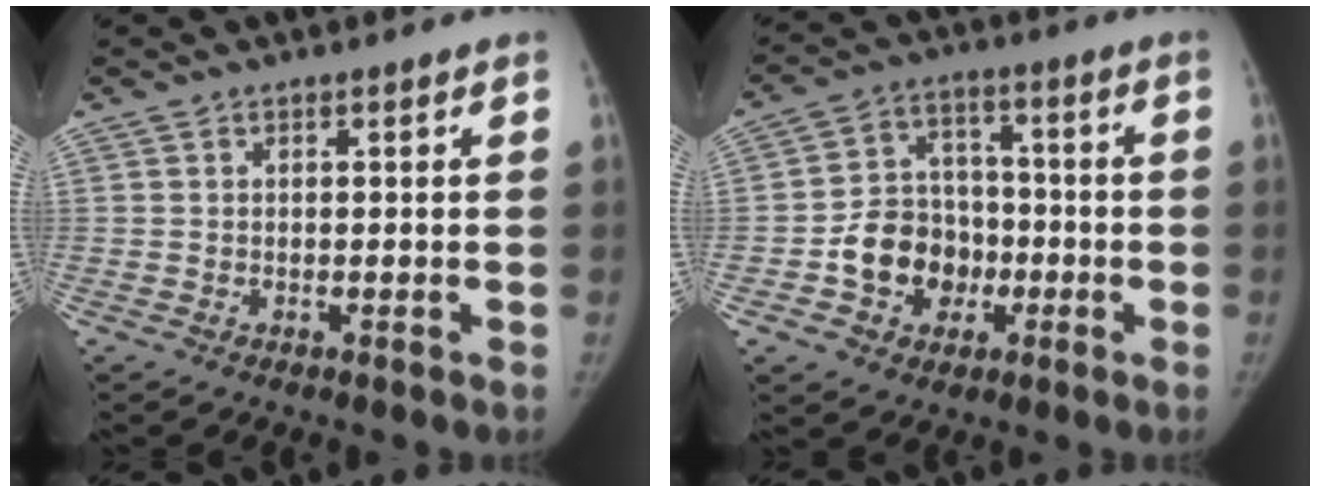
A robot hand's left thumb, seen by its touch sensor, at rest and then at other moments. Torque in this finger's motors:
{"motor_torque": [-0.11, 0.19, 0.08, -0.06, 0.03]}